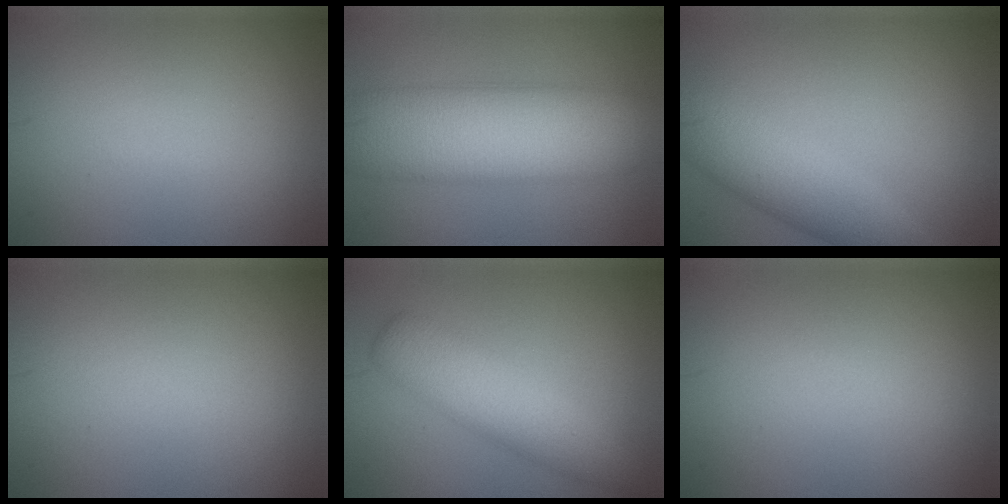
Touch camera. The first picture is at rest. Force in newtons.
{"total": 11.2, "press": 11.2, "slide": 0.2}
{"total": 3.7, "press": 3.7, "slide": 0.1}
{"total": 0.0}
{"total": 4.9, "press": 4.9, "slide": 0.1}
{"total": 0.0}